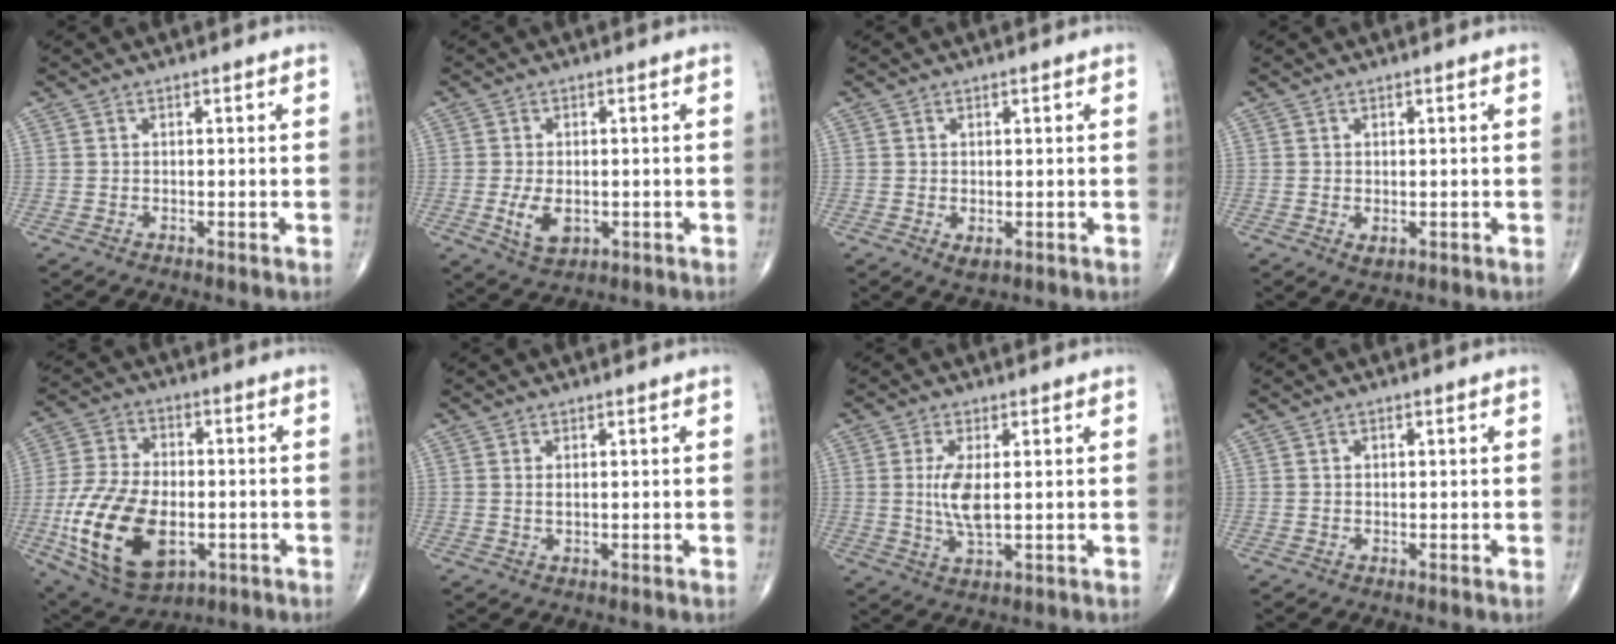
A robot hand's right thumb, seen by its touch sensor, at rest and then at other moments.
{"total": 5.7, "force": [-1.2, 3.4, 4.4], "torque": [-0.071, -0.008, -0.013]}
{"total": 1.8, "force": [-0.4, 1.0, 1.4], "torque": [-0.016, -0.003, -0.003]}
{"total": 1.5, "force": [-0.3, 1.0, 1.1], "torque": [-0.015, -0.003, -0.001]}
{"total": 20.6, "force": [-5.2, 11.9, 16.0], "torque": [-0.301, 0.001, -0.076]}
{"total": 1.0, "force": [0.3, 0.3, 0.9], "torque": [-0.018, -0.001, 0.008]}
{"total": 6.2, "force": [0.6, 2.1, 5.8], "torque": [-0.125, -0.015, 0.016]}
{"total": 0.6, "force": [0.2, 0.5, 0.3], "torque": [0.000, 0.000, 0.003]}